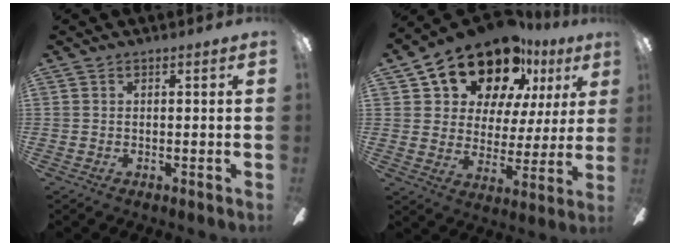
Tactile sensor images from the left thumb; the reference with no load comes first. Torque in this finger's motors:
{"motor_torque": [1.07, 2.36, 1.36, -1.41, 0.10]}